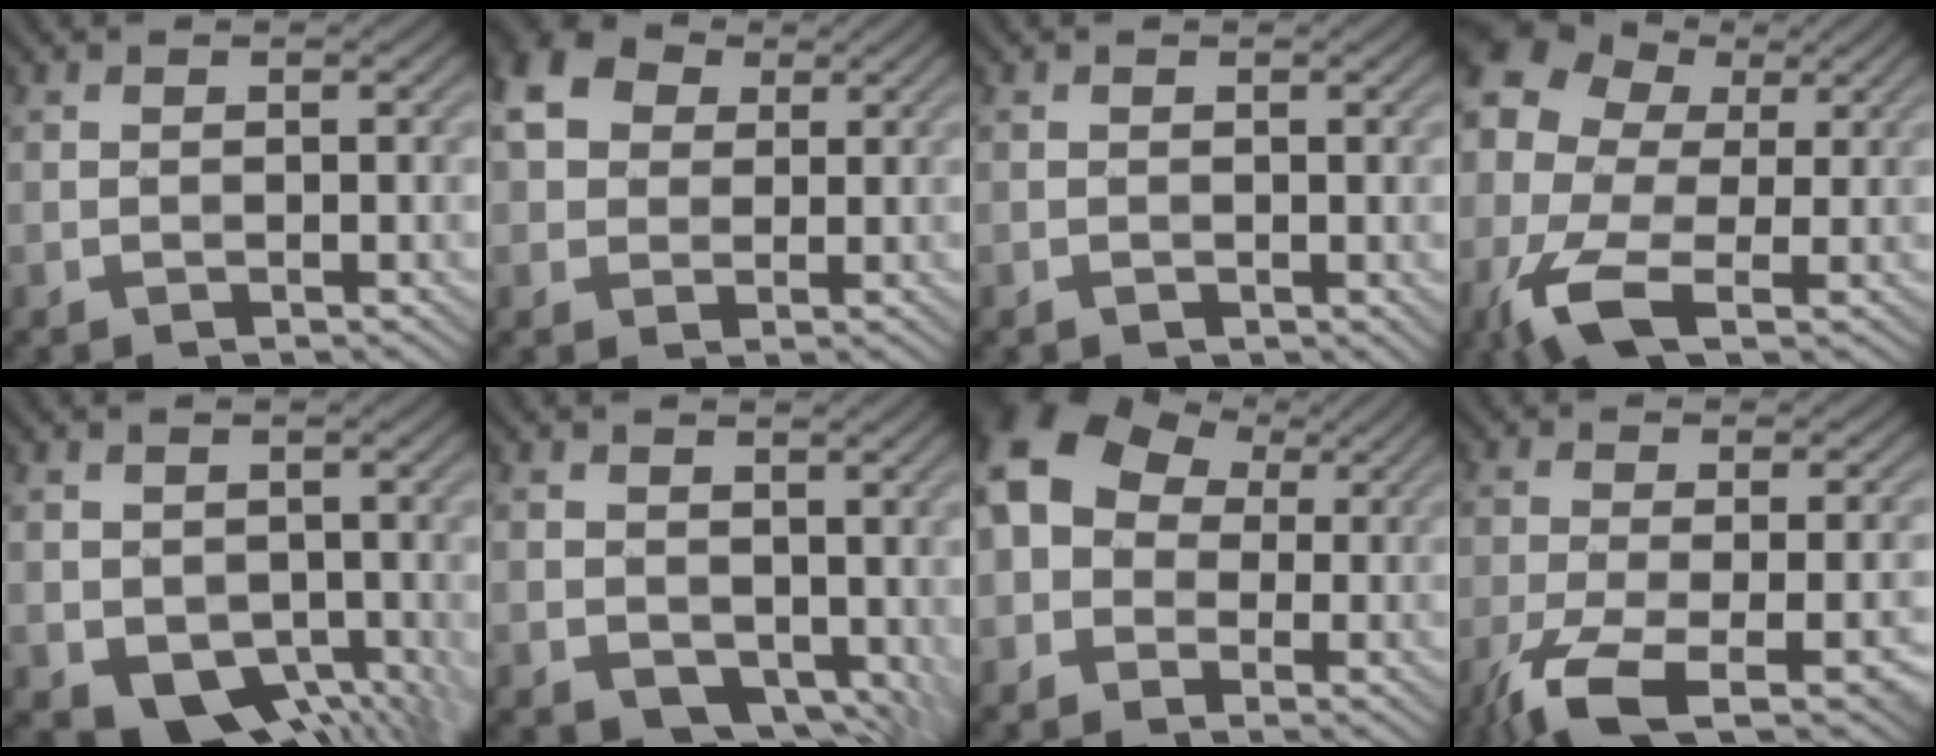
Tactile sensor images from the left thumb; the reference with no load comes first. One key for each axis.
{"total": 8.0, "fx": 2.6, "fy": 6.2, "fz": 4.3, "tx": -0.122, "ty": 0.028, "tz": 0.033}
{"total": 0.6, "fx": -0.1, "fy": 0.5, "fz": 0.3, "tx": -0.004, "ty": -0.006, "tz": -0.002}
{"total": 13.6, "fx": -2.1, "fy": 8.7, "fz": 10.3, "tx": -0.264, "ty": -0.007, "tz": -0.053}
{"total": 6.4, "fx": -1.0, "fy": 4.9, "fz": 4.0, "tx": -0.080, "ty": -0.030, "tz": -0.012}
{"total": 6.7, "fx": 0.4, "fy": 5.0, "fz": 4.4, "tx": -0.084, "ty": -0.026, "tz": 0.017}
{"total": 12.0, "fx": 1.6, "fy": 9.9, "fz": 6.7, "tx": -0.163, "ty": 0.020, "tz": 0.002}
{"total": 10.4, "fx": -5.9, "fy": 2.7, "fz": 8.0, "tx": -0.138, "ty": -0.014, "tz": -0.102}